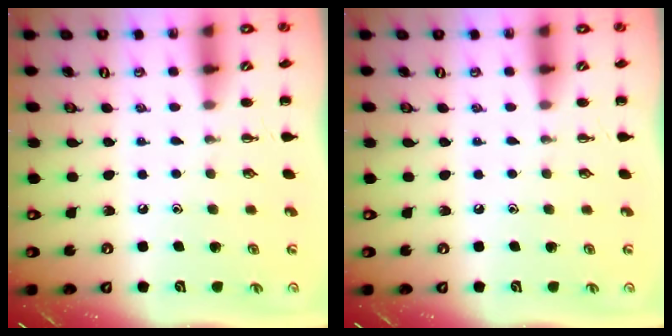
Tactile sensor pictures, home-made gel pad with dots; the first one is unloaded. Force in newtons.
{"total": 0.0}